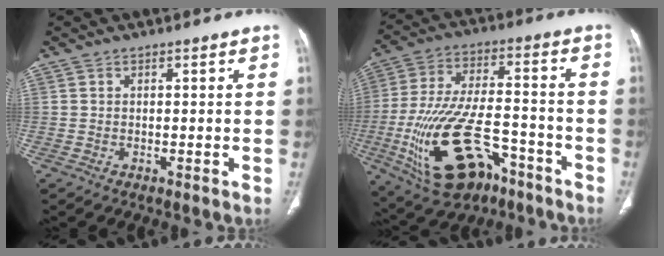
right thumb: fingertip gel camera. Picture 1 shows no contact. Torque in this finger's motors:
{"motor_torque": [2.54, 0.92, 2.07, -0.70, 0.69]}